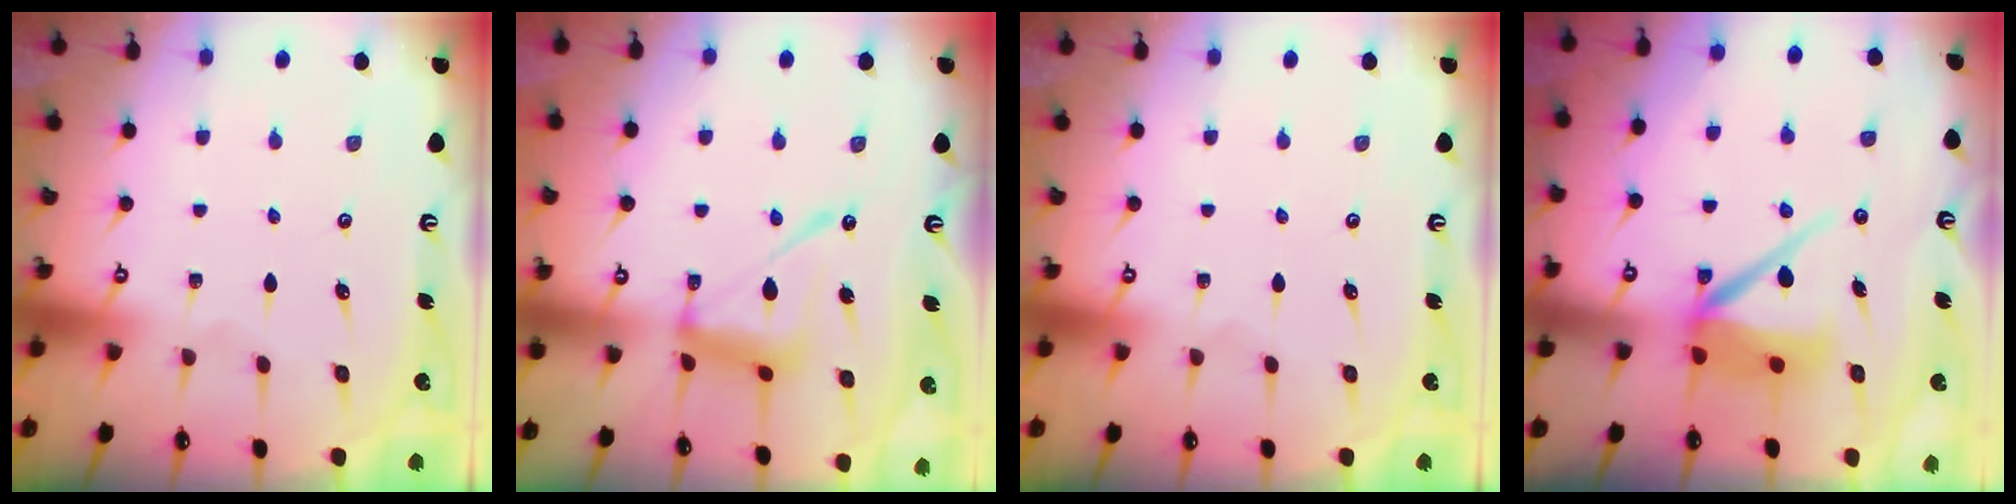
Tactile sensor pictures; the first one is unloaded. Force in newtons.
{"total": 13.9, "press": 13.8, "slide": 1.2}
{"total": 0.0}
{"total": 8.6, "press": 8.5, "slide": 0.8}